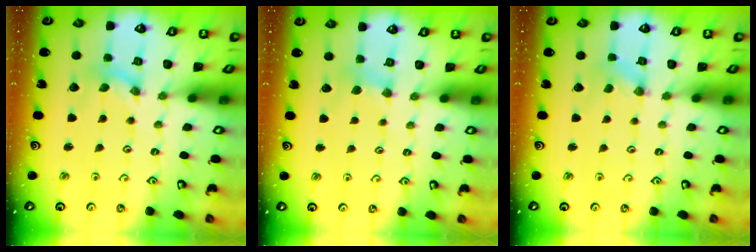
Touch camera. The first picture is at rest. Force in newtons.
{"total": 2.5, "press": 2.5, "slide": 0.4}
{"total": 0.0}